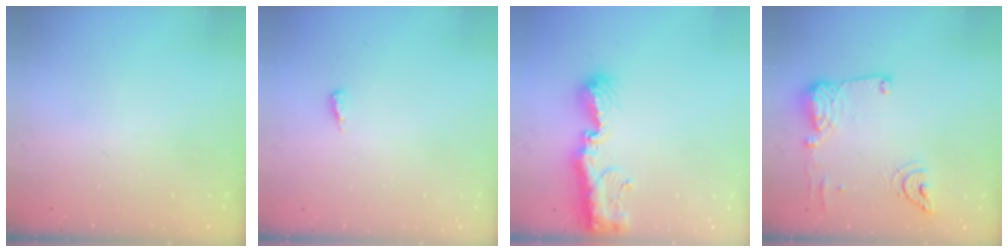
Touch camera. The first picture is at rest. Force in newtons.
{"total": 7.7, "press": 4.9, "slide": 5.9}
{"total": 9.7, "press": 9.6, "slide": 0.9}
{"total": 14.2, "press": 14.0, "slide": 1.8}